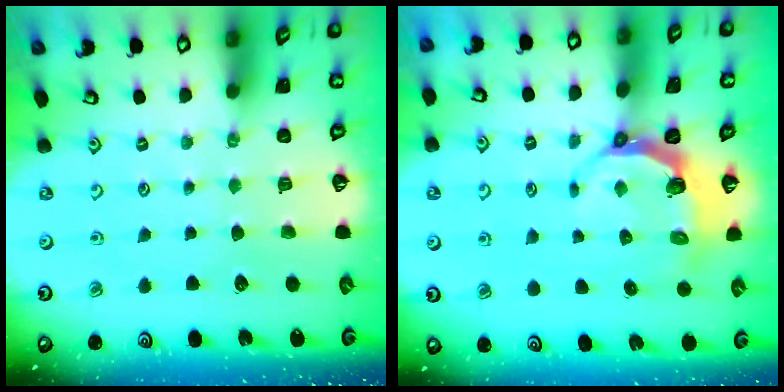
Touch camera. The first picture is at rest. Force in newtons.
{"total": 5.9, "press": 5.2, "slide": 2.9}